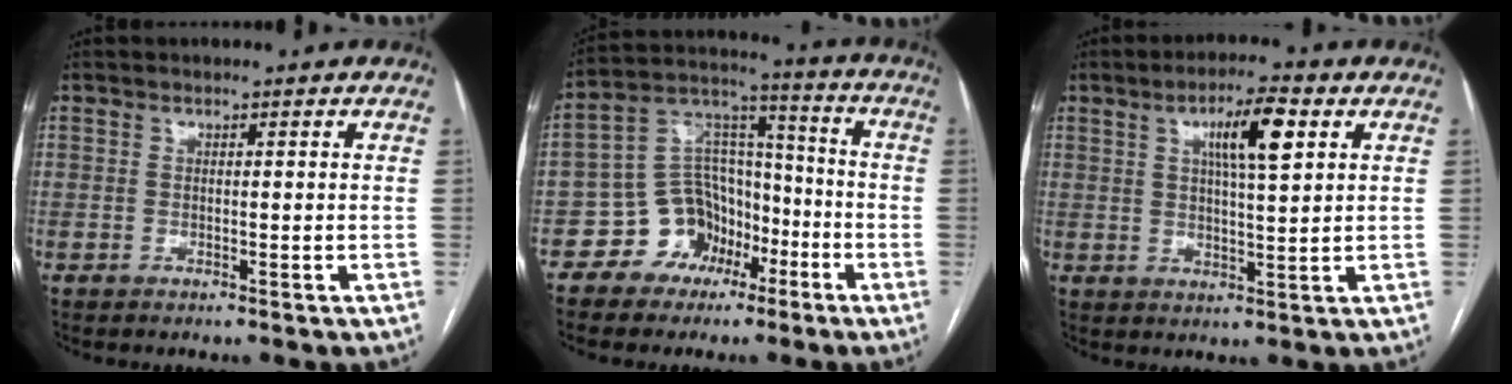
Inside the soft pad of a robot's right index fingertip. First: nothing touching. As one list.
[{"total": 11.1, "force": [-5.6, 8.5, 4.3], "torque": [-0.084, 0.041, -0.094]}, {"total": 8.0, "force": [3.1, 1.2, 7.3], "torque": [-0.126, 0.007, 0.051]}]